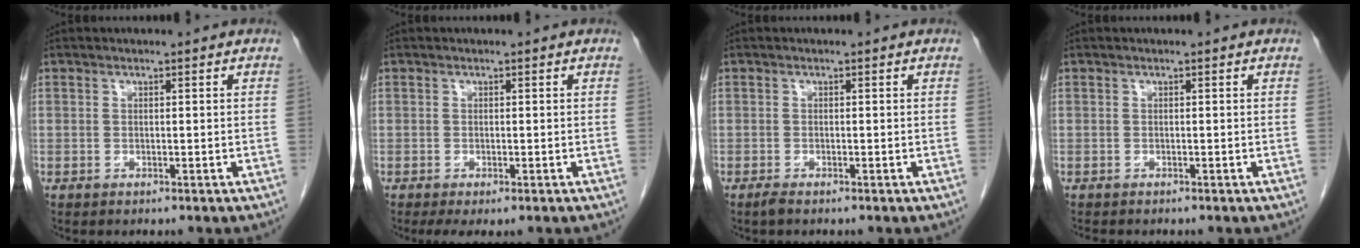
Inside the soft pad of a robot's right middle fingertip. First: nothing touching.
{"total": 2.6, "force": [-1.7, 0.8, 1.8], "torque": [-0.025, -0.007, -0.023]}
{"total": 0.8, "force": [-0.7, 0.0, 0.5], "torque": [-0.018, -0.004, -0.014]}
{"total": 1.2, "force": [-1.1, 0.2, 0.4], "torque": [-0.011, -0.003, -0.015]}